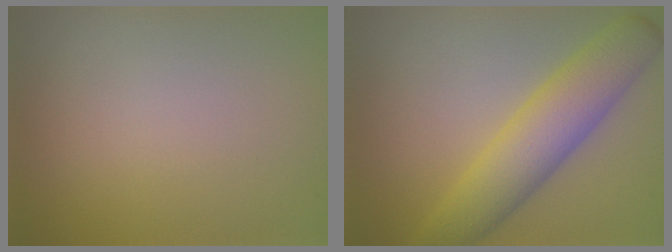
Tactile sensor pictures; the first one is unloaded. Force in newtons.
{"total": 6.4, "press": 6.4, "slide": 0.2}